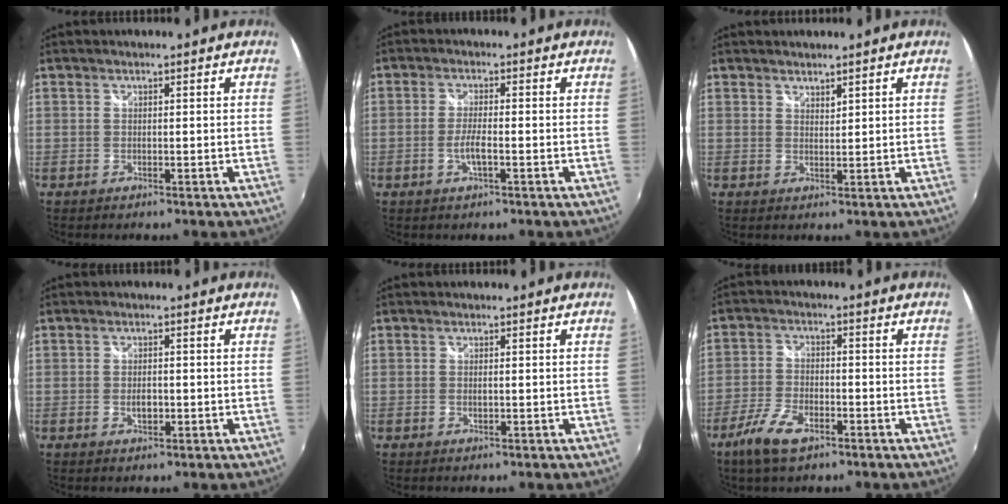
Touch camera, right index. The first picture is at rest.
{"total": 3.6, "force": [-1.3, 0.5, 3.3], "torque": [-0.068, -0.003, -0.026]}
{"total": 1.5, "force": [1.4, 0.5, 0.3], "torque": [-0.001, 0.000, 0.023]}
{"total": 2.5, "force": [-0.6, 1.4, 2.0], "torque": [-0.034, -0.002, -0.010]}
{"total": 1.1, "force": [-0.1, 0.4, 1.0], "torque": [-0.019, -0.001, -0.003]}
{"total": 8.0, "force": [-5.1, 3.3, 5.2], "torque": [-0.126, -0.008, -0.101]}